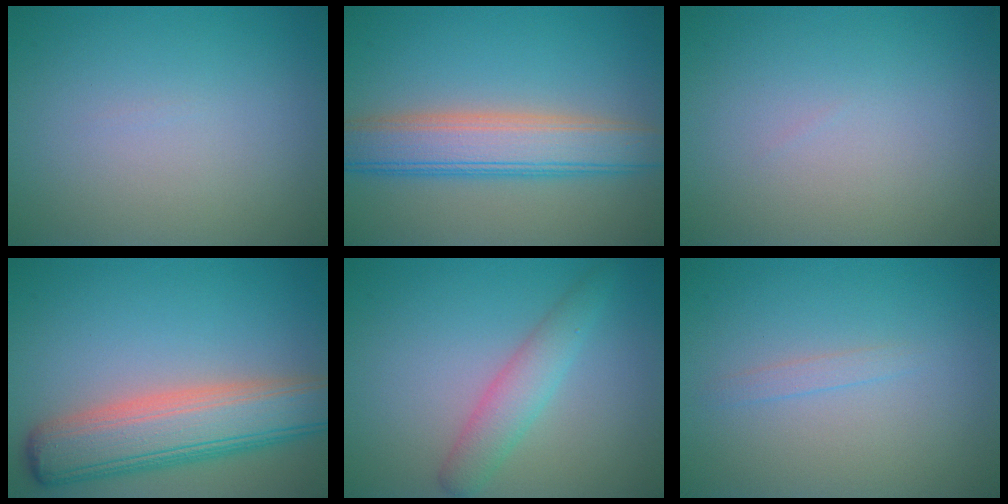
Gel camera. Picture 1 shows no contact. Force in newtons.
{"total": 6.3, "press": 6.3, "slide": 0.2}
{"total": 0.0}
{"total": 8.2, "press": 8.1, "slide": 0.5}
{"total": 2.9, "press": 2.9, "slide": 0.1}
{"total": 0.8, "press": 0.8, "slide": 0.1}